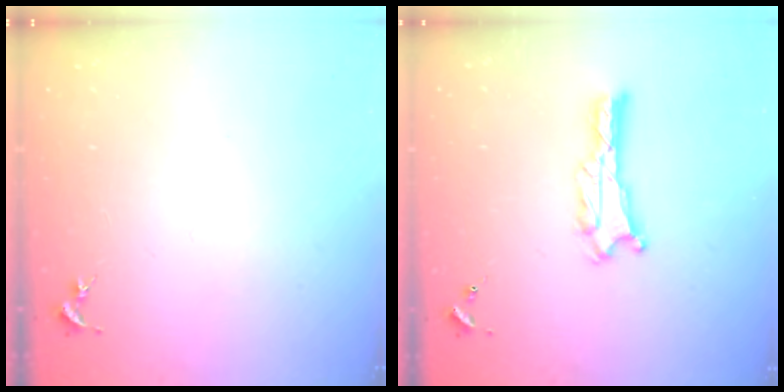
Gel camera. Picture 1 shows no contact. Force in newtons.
{"total": 1.4, "press": 1.4, "slide": 0.1}